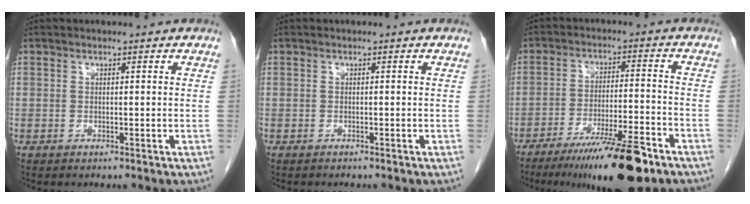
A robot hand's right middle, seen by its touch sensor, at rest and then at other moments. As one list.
[{"total": 0.8, "force": [-0.7, 0.2, 0.3], "torque": [-0.009, -0.002, -0.010]}, {"total": 14.0, "force": [-9.7, 1.4, 10.0], "torque": [-0.151, -0.023, -0.159]}]